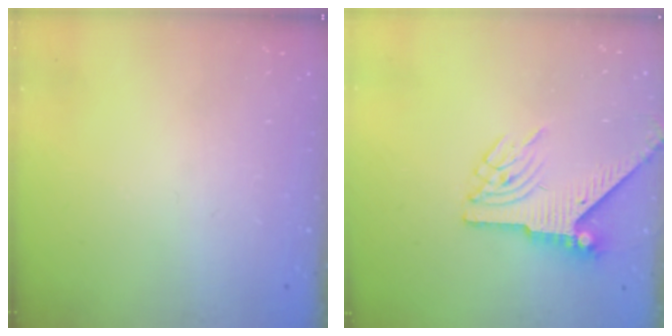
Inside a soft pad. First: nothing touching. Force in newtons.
{"total": 6.5, "press": 6.4, "slide": 1.0}